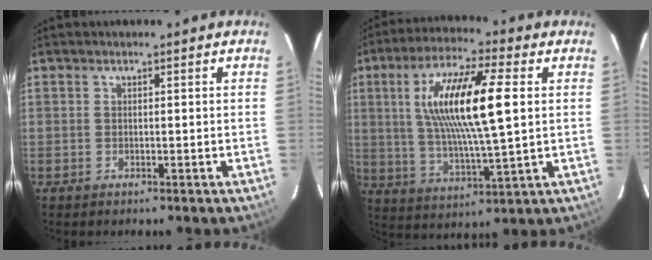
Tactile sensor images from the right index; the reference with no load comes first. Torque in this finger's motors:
{"motor_torque": [1.59, 0.55, 1.05, 0.21]}